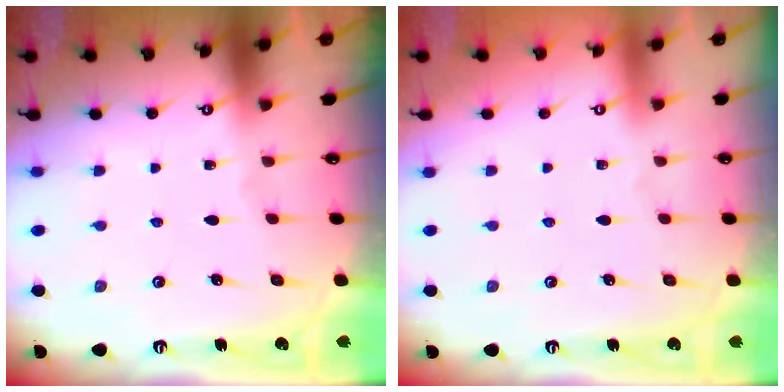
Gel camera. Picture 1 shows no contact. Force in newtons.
{"total": 3.9, "press": 3.9, "slide": 0.1}